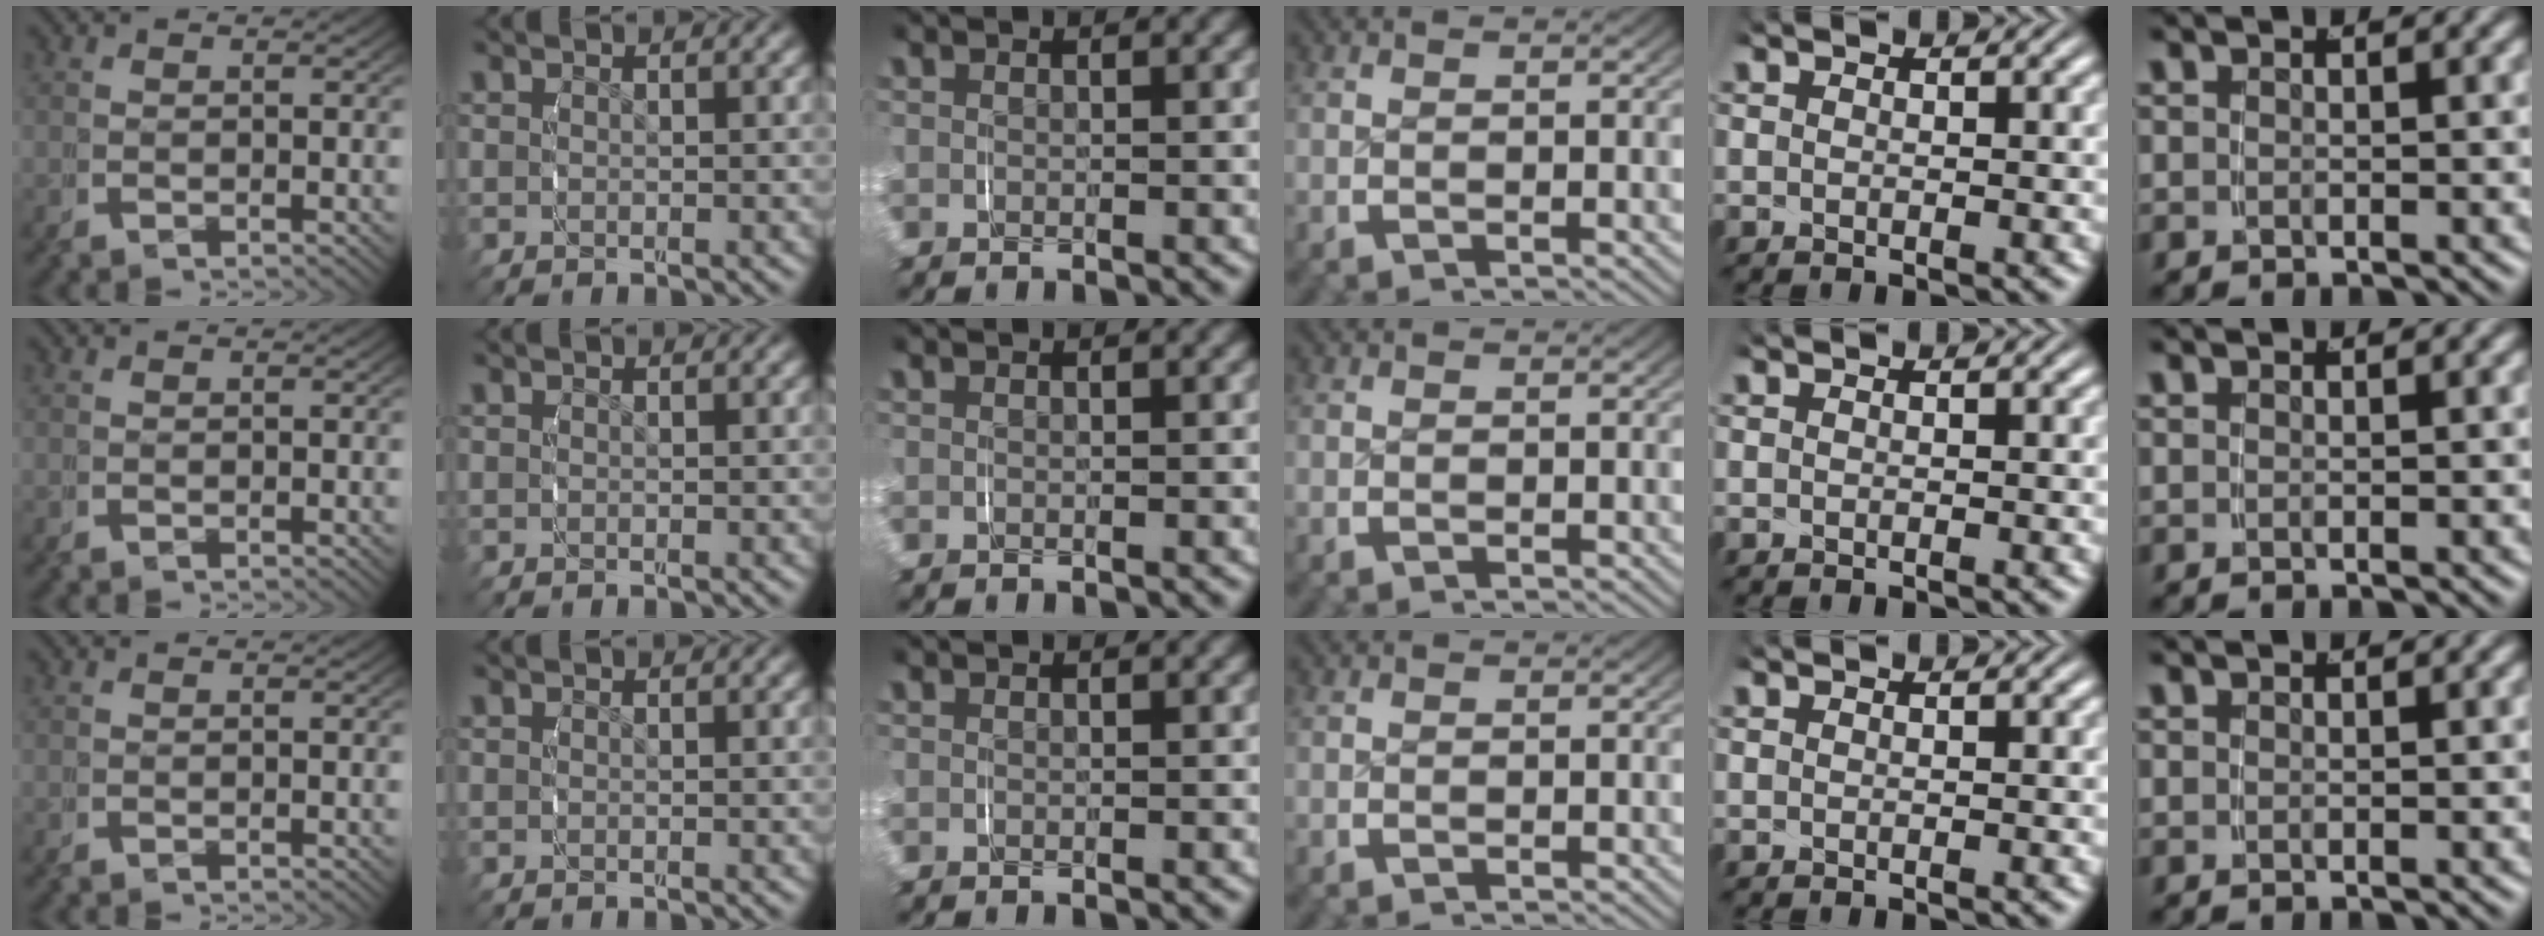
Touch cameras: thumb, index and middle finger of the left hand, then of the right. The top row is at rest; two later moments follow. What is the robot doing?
{"motion": "grasp_and_lifting", "object": "fork"}